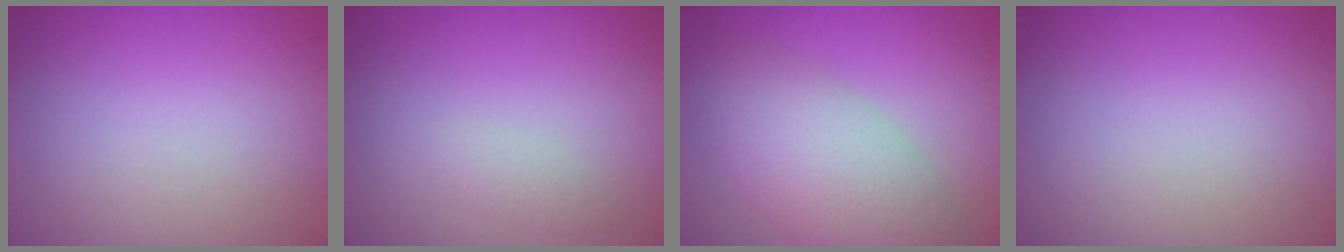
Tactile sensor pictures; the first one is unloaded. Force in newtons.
{"total": 1.0, "press": 1.0, "slide": 0.0}
{"total": 6.9, "press": 6.9, "slide": 0.5}
{"total": 0.0}